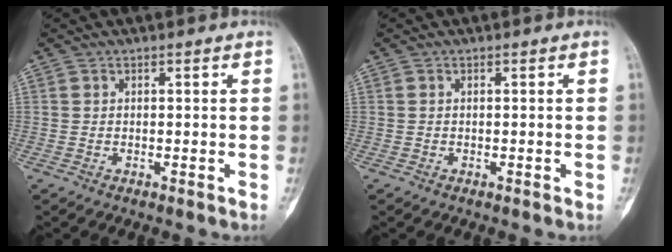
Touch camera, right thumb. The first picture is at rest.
{"total": 0.0}